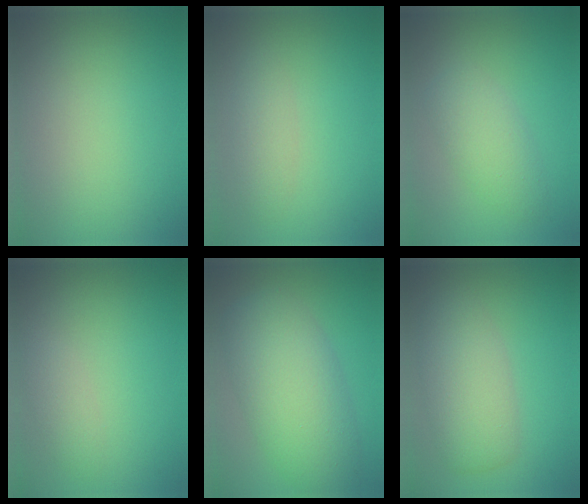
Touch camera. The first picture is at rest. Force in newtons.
{"total": 1.7, "press": 1.7, "slide": 0.1}
{"total": 3.1, "press": 3.1, "slide": 0.2}
{"total": 1.4, "press": 1.4, "slide": 0.1}
{"total": 8.2, "press": 8.2, "slide": 0.3}
{"total": 4.9, "press": 4.9, "slide": 0.1}